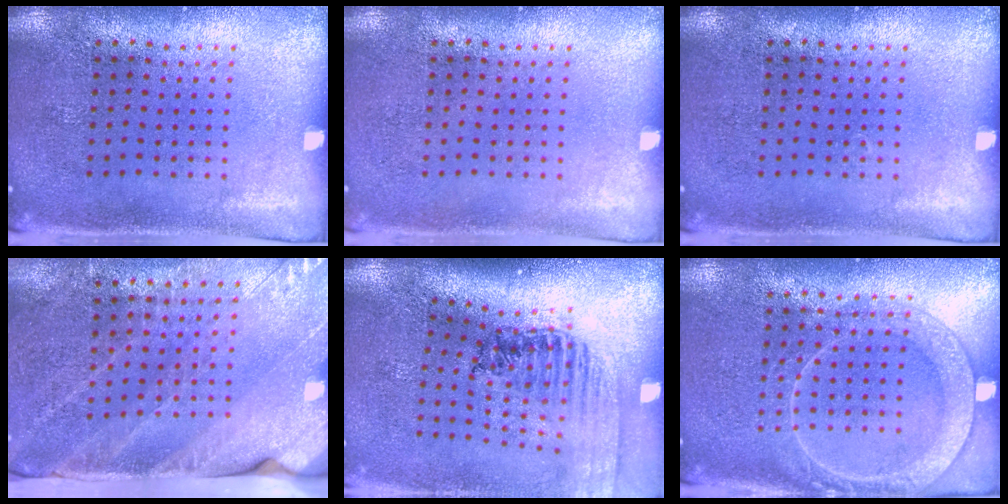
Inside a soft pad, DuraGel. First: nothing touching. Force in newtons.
{"total": 0.0}
{"total": 0.0}
{"total": 3.5, "press": 3.0, "slide": 1.8}
{"total": 1.5, "press": 1.4, "slide": 0.4}
{"total": 2.7, "press": 2.6, "slide": 0.3}